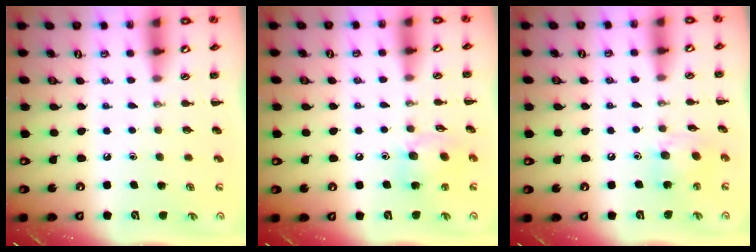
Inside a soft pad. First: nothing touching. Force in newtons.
{"total": 10.3, "press": 10.2, "slide": 1.2}
{"total": 9.4, "press": 9.4, "slide": 0.9}